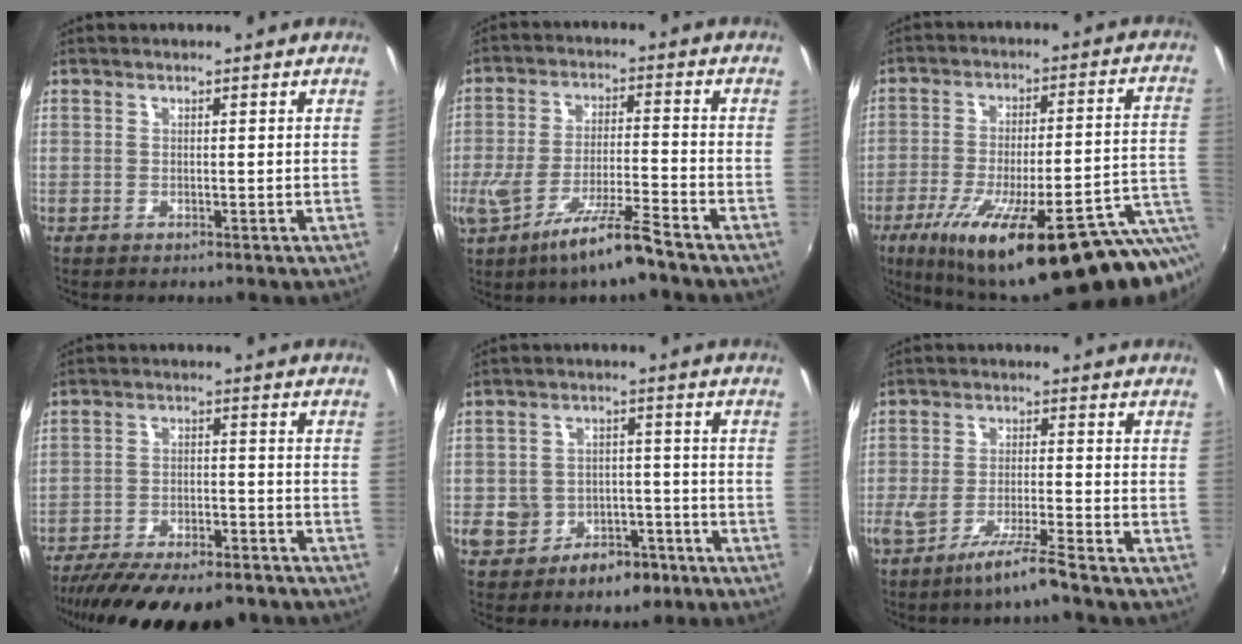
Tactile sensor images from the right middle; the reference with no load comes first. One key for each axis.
{"total": 10.8, "fx": -7.0, "fy": 0.8, "fz": 8.2, "tx": -0.165, "ty": -0.018, "tz": -0.124}
{"total": 27.5, "fx": -16.5, "fy": 3.5, "fz": 21.6, "tx": -0.308, "ty": -0.061, "tz": -0.237}
{"total": 19.7, "fx": -16.1, "fy": 5.6, "fz": 9.9, "tx": -0.195, "ty": -0.040, "tz": -0.237}
{"total": 10.9, "fx": -5.0, "fy": 8.5, "fz": 4.9, "tx": -0.119, "ty": 0.018, "tz": -0.061}
{"total": 6.8, "fx": -4.7, "fy": -0.3, "fz": 4.9, "tx": -0.102, "ty": -0.011, "tz": -0.088}